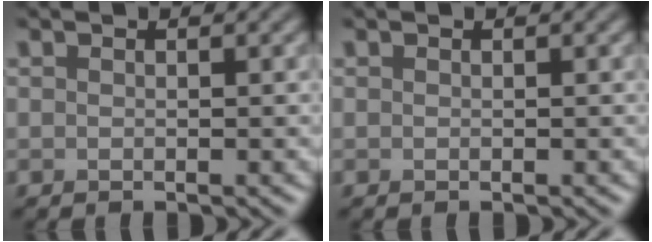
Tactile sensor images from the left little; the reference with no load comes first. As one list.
[{"total": 0.0}]